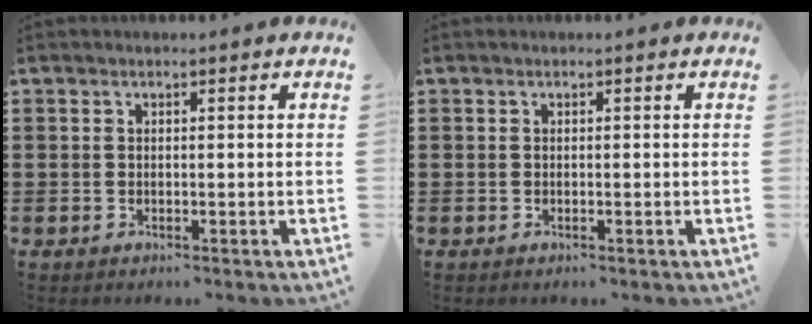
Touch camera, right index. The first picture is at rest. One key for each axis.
{"total": 0.0}